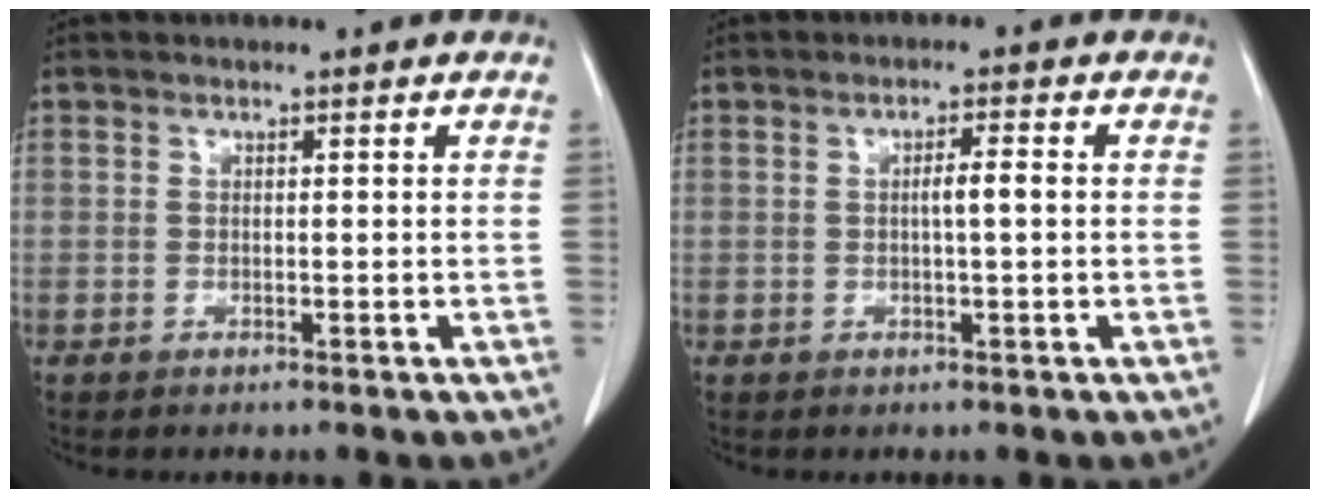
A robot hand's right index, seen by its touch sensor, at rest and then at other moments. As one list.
[{"total": 2.6, "force": [0.0, 0.1, 2.6], "torque": [-0.046, 0.003, -0.001]}]